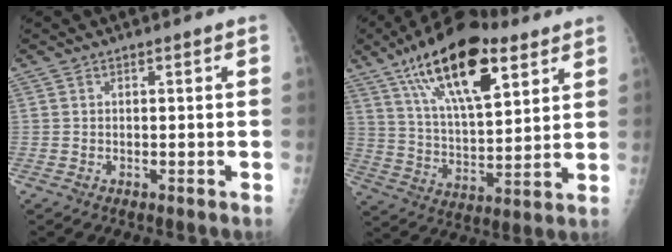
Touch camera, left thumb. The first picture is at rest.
{"total": 21.4, "force": [11.5, 8.6, 15.9], "torque": [-0.243, -0.034, 0.200]}